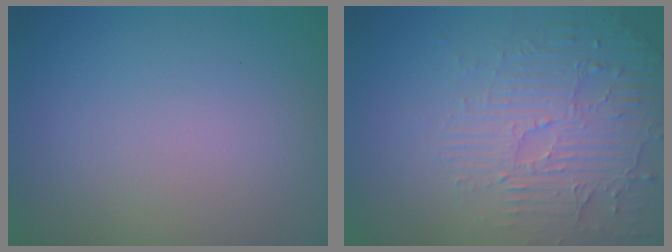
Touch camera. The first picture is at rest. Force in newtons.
{"total": 4.8, "press": 3.3, "slide": 3.4}